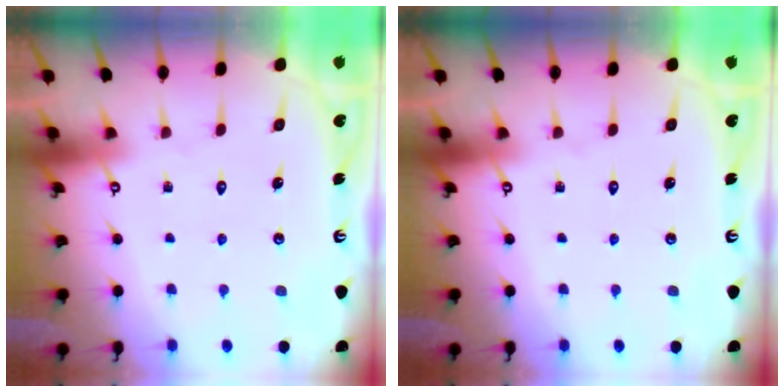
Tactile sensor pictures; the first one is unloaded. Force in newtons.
{"total": 0.0}